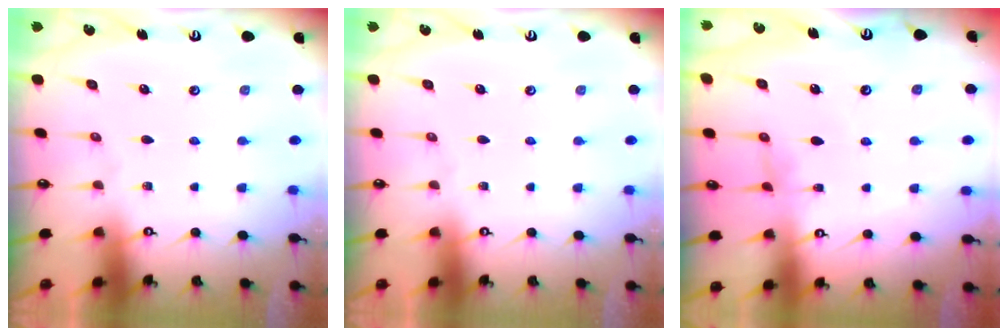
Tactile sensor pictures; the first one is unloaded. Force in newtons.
{"total": 0.0}
{"total": 0.8, "press": 0.8, "slide": 0.3}